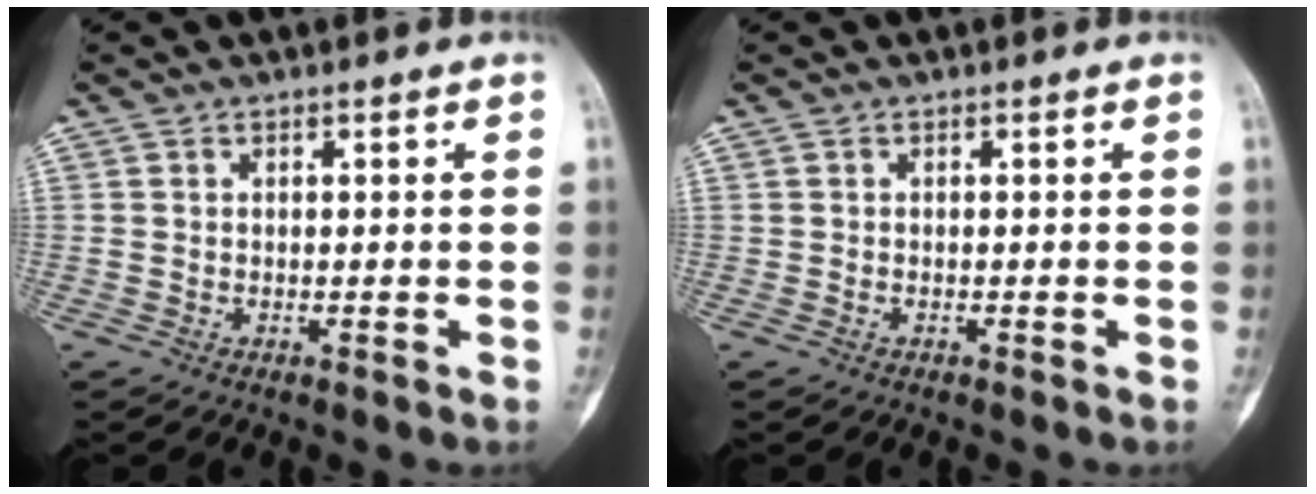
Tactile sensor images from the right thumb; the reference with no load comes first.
{"total": 0.0}